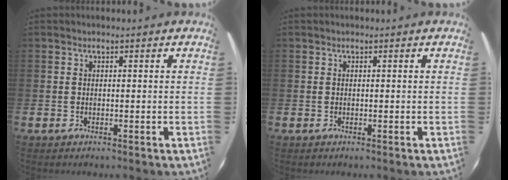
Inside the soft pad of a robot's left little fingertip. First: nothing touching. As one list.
[{"total": 0.0}]